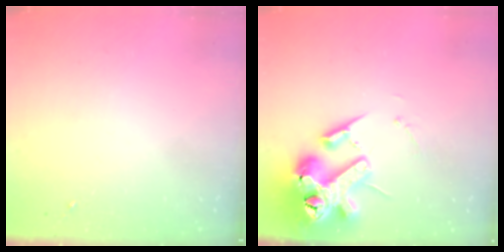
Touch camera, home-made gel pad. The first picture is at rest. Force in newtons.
{"total": 18.8, "press": 18.6, "slide": 2.9}